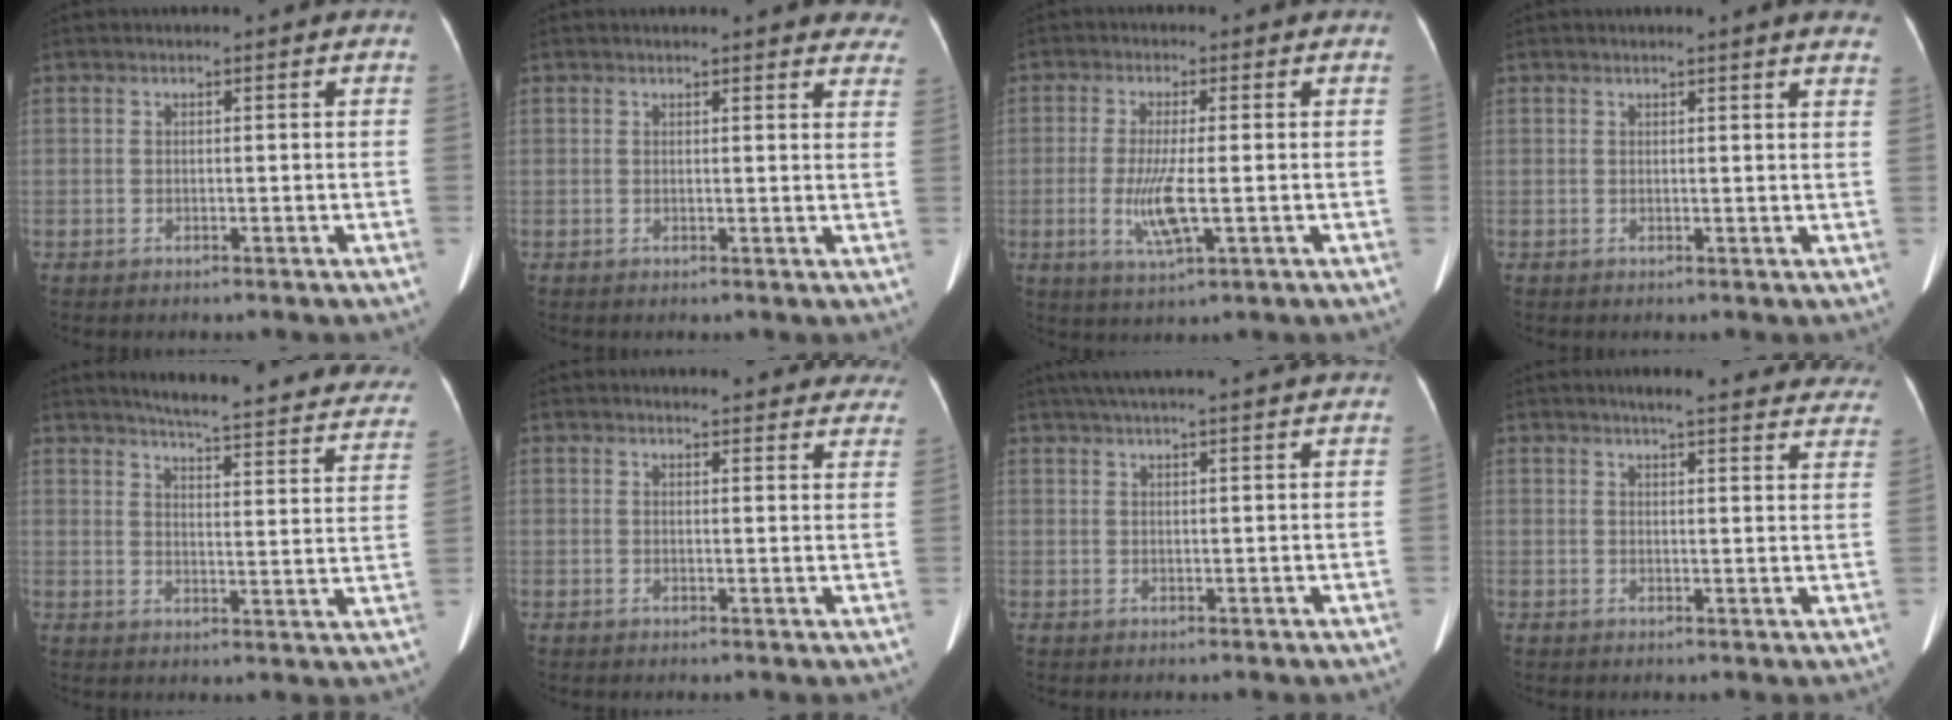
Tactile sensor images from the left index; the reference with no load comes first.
{"total": 14.0, "force": [12.8, 3.1, 4.6], "torque": [-0.024, -0.006, 0.124]}
{"total": 5.8, "force": [-1.0, 0.7, 5.7], "torque": [-0.123, -0.015, -0.018]}
{"total": 6.3, "force": [5.5, 0.0, 3.1], "torque": [-0.033, -0.001, 0.042]}
{"total": 23.8, "force": [20.7, 3.4, 11.3], "torque": [-0.135, -0.050, 0.229]}
{"total": 15.8, "force": [15.0, 3.3, 3.9], "torque": [-0.017, -0.033, 0.147]}
{"total": 17.0, "force": [15.1, 0.6, 7.9], "torque": [-0.127, 0.039, 0.197]}
{"total": 21.1, "force": [19.4, 3.3, 7.7], "torque": [-0.082, -0.037, 0.210]}